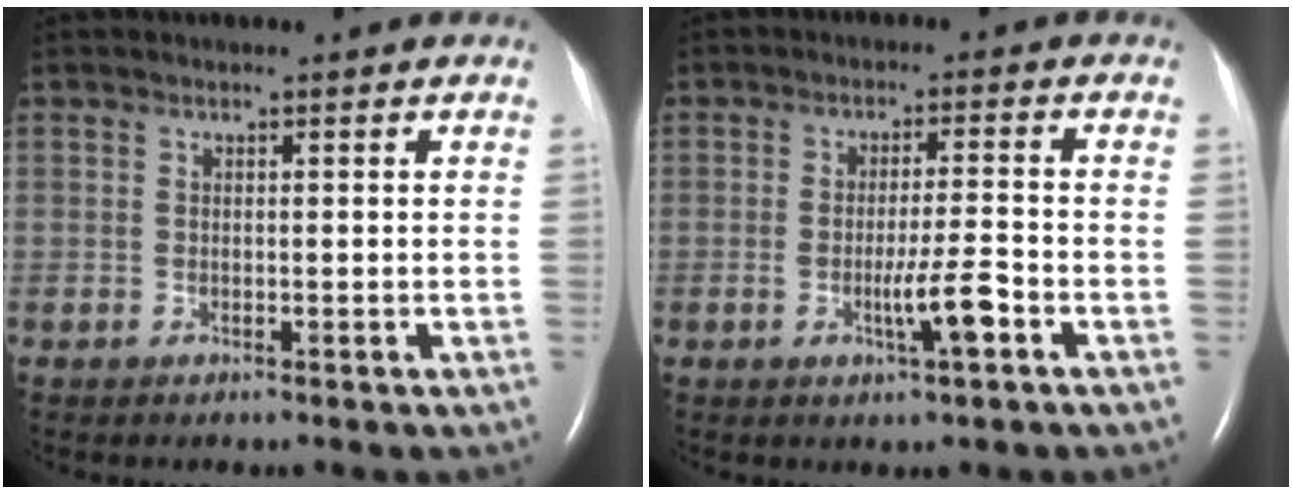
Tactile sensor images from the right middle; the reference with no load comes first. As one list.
[{"total": 5.3, "force": [-2.2, 0.0, 4.8], "torque": [-0.083, -0.007, -0.039]}]